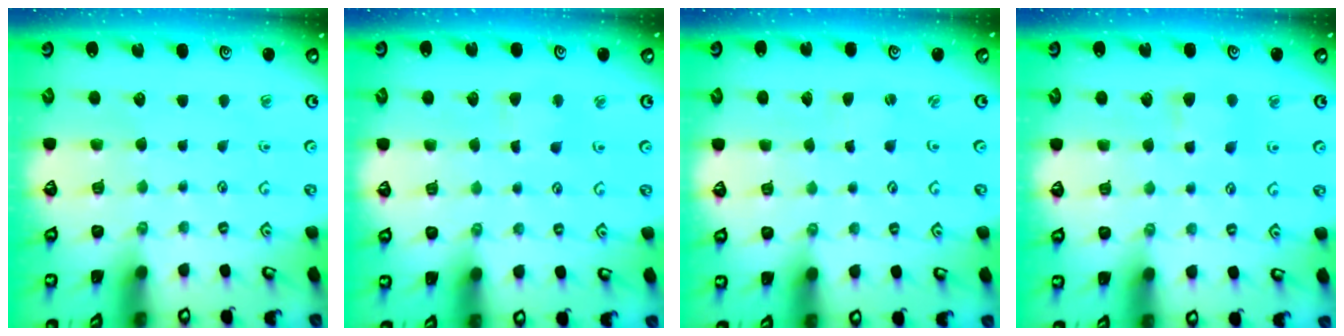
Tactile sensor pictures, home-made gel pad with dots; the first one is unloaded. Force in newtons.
{"total": 2.2, "press": 2.2, "slide": 0.2}
{"total": 0.9, "press": 0.9, "slide": 0.2}
{"total": 4.5, "press": 4.4, "slide": 0.7}